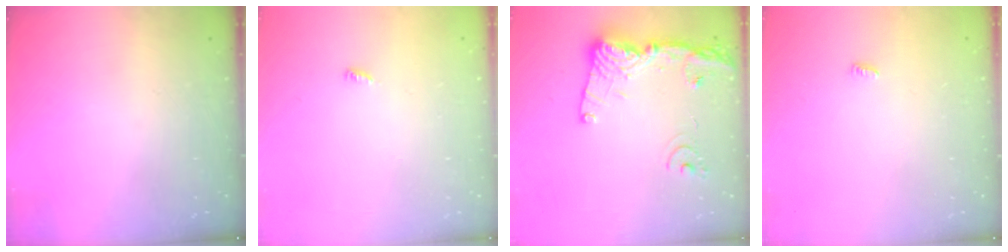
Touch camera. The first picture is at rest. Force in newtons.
{"total": 2.5, "press": 2.5, "slide": 0.2}
{"total": 16.7, "press": 16.6, "slide": 1.9}
{"total": 2.4, "press": 2.4, "slide": 0.2}